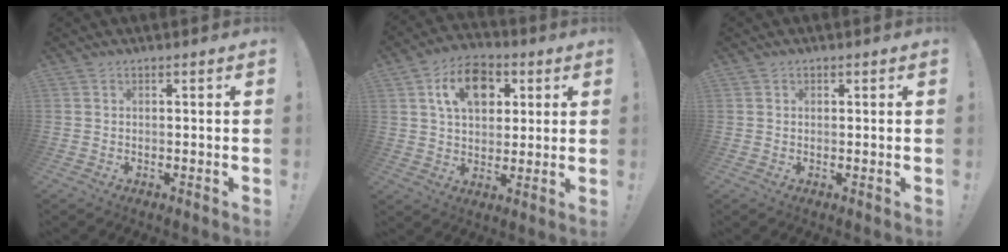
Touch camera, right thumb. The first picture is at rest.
{"total": 13.2, "force": [5.0, 9.2, 8.0], "torque": [-0.116, -0.004, 0.093]}
{"total": 0.5, "force": [0.1, 0.5, 0.1], "torque": [0.004, -0.002, 0.002]}